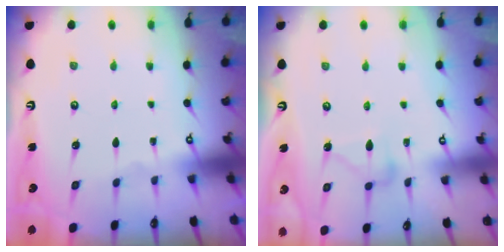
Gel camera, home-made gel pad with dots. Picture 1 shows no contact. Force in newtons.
{"total": 11.1, "press": 11.1, "slide": 0.5}